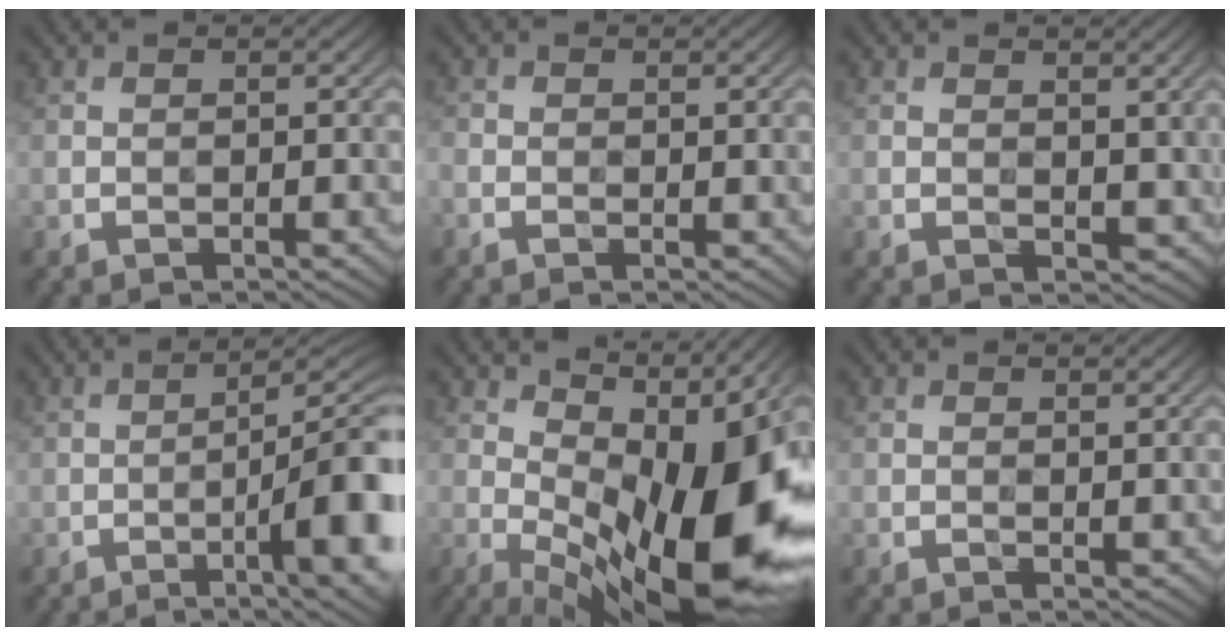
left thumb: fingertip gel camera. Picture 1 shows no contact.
{"total": 1.4, "force": [-0.3, 1.1, 0.9], "torque": [-0.021, -0.004, -0.009]}
{"total": 2.4, "force": [1.0, 1.6, 1.5], "torque": [-0.023, -0.003, 0.019]}
{"total": 11.3, "force": [-2.9, 2.7, 10.6], "torque": [-0.130, 0.010, -0.045]}
{"total": 18.4, "force": [-0.8, 7.5, 16.8], "torque": [-0.239, -0.011, 0.001]}
{"total": 0.7, "force": [0.4, 0.3, 0.5], "torque": [-0.005, -0.002, 0.007]}